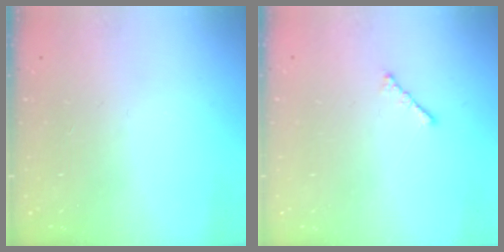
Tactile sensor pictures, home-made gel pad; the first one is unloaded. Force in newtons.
{"total": 1.7, "press": 1.6, "slide": 0.5}